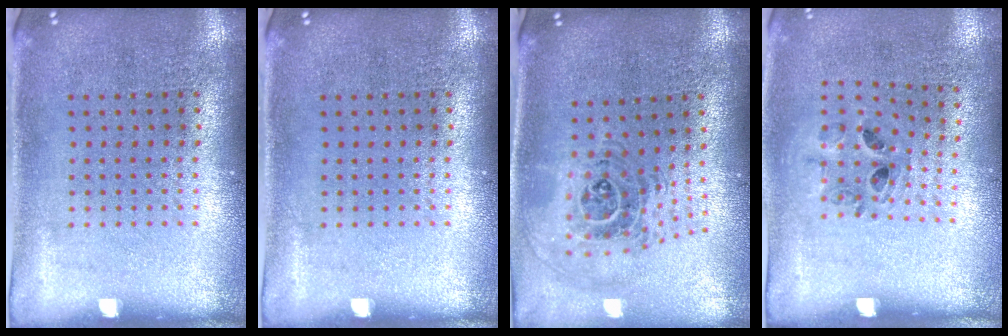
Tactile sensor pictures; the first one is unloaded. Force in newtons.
{"total": 0.0}
{"total": 1.3, "press": 1.2, "slide": 0.6}
{"total": 0.9, "press": 0.7, "slide": 0.4}